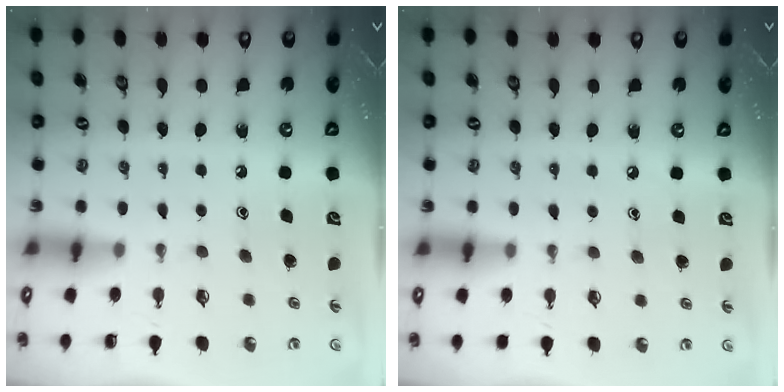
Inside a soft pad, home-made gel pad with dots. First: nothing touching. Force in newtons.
{"total": 2.6, "press": 2.6, "slide": 0.4}